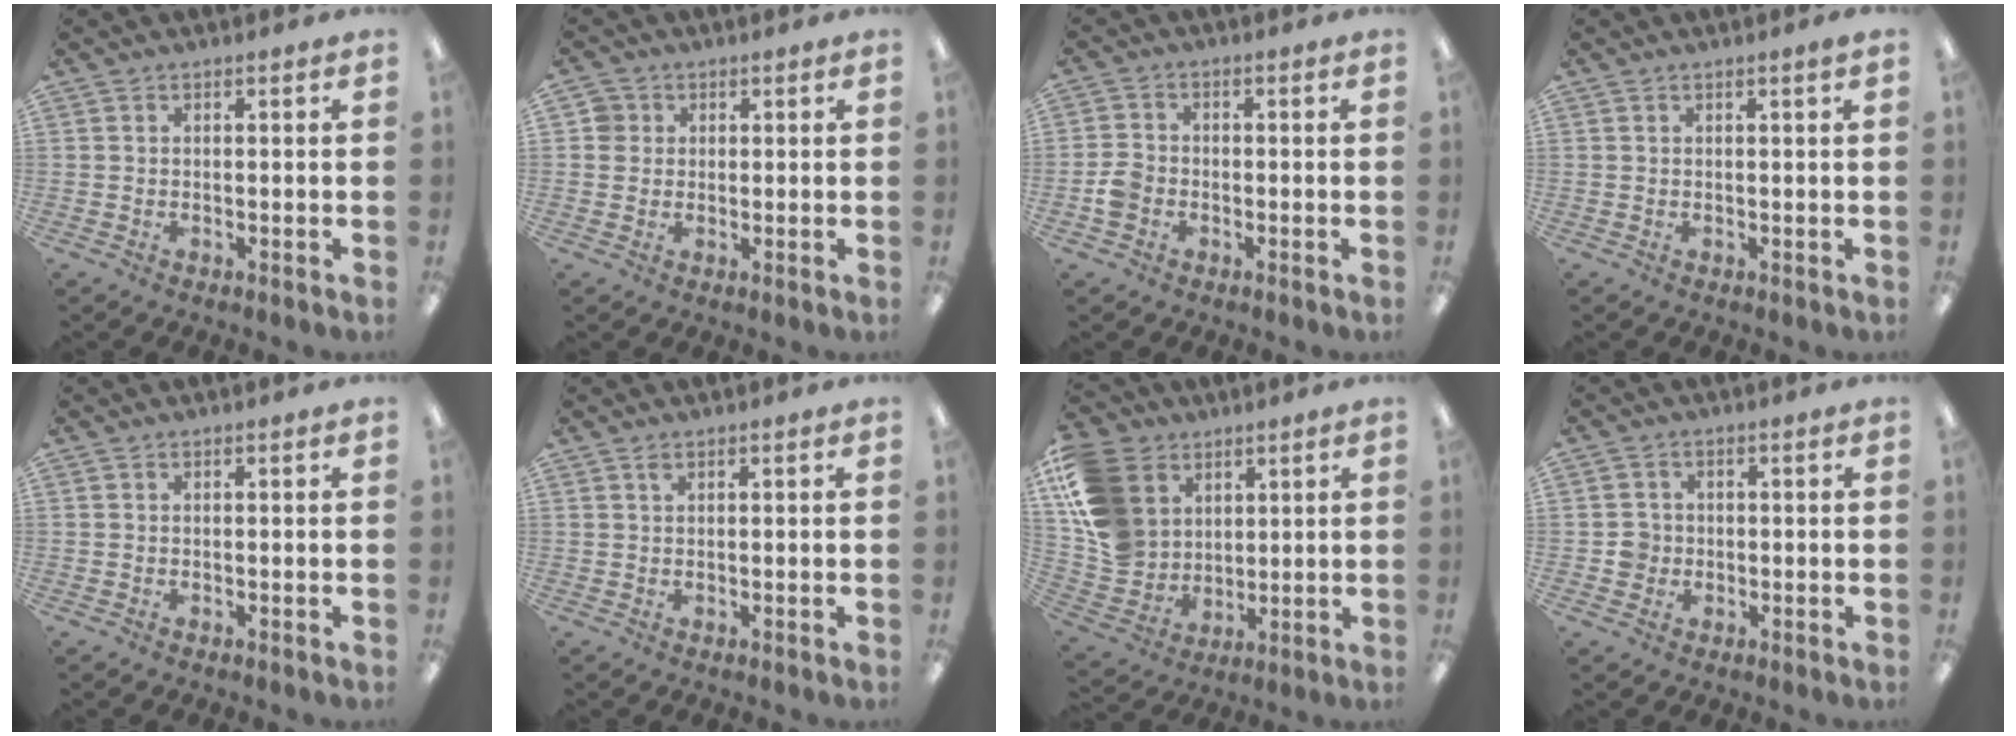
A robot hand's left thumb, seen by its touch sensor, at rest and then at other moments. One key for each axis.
{"total": 3.4, "fx": 1.0, "fy": 3.2, "fz": 0.3, "tx": 0.001, "ty": 0.003, "tz": 0.014}
{"total": 4.1, "fx": -1.5, "fy": 3.3, "fz": 1.9, "tx": -0.030, "ty": 0.011, "tz": -0.026}
{"total": 0.9, "fx": 0.4, "fy": -0.1, "fz": 0.8, "tx": -0.014, "ty": -0.001, "tz": 0.007}
{"total": 0.0}
{"total": 0.9, "fx": 0.7, "fy": 0.4, "fz": 0.6, "tx": -0.014, "ty": 0.001, "tz": 0.012}
{"total": 15.4, "fx": 6.2, "fy": 12.4, "fz": 6.9, "tx": -0.169, "ty": -0.020, "tz": 0.123}
{"total": 3.6, "fx": -0.5, "fy": 3.5, "fz": 0.7, "tx": -0.007, "ty": 0.003, "tz": -0.011}